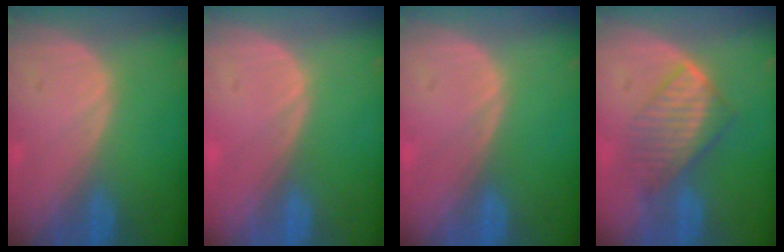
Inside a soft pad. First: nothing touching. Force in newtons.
{"total": 0.5, "press": 0.1, "slide": 0.5}
{"total": 0.0}
{"total": 6.5, "press": 6.3, "slide": 1.7}